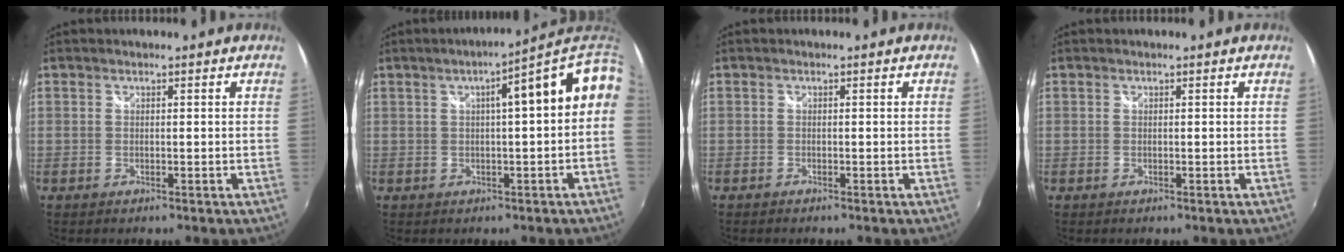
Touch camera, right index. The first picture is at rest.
{"total": 11.5, "force": [2.4, 1.5, 11.2], "torque": [-0.131, 0.030, 0.045]}
{"total": 0.6, "force": [-0.6, 0.1, 0.1], "torque": [-0.004, -0.003, -0.014]}
{"total": 0.0}